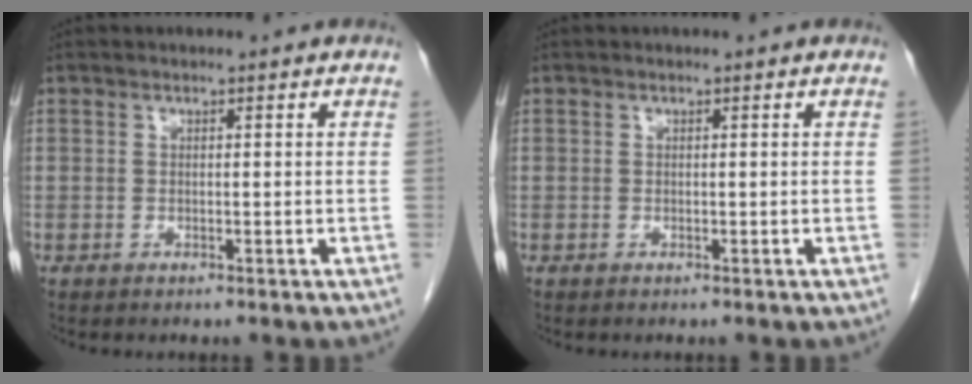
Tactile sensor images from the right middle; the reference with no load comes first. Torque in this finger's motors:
{"motor_torque": [-0.01, 0.01, 0.00, -0.01]}